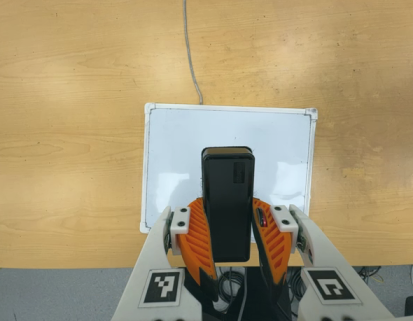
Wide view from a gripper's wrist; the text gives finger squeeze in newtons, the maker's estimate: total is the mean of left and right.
{"total": 8.4, "left": 6.7, "right": 10.1}